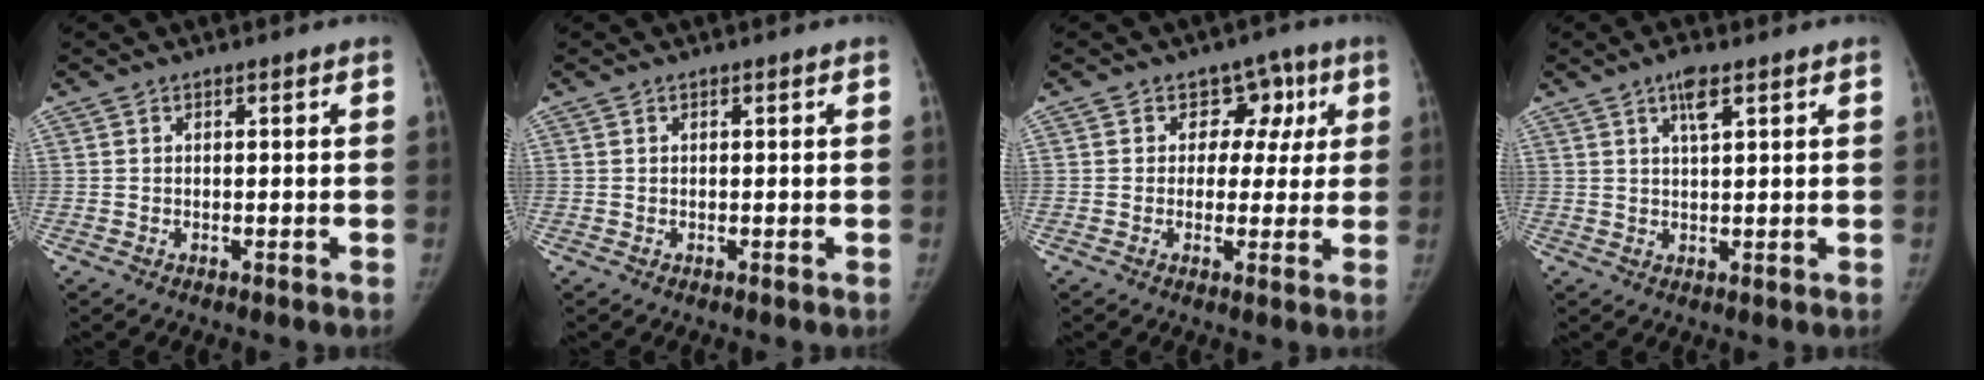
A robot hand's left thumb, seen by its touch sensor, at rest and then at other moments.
{"total": 0.0}
{"total": 6.9, "force": [1.9, 5.9, 3.1], "torque": [0.010, 0.004, 0.016]}
{"total": 3.9, "force": [2.1, 1.0, 3.1], "torque": [-0.055, -0.006, 0.038]}